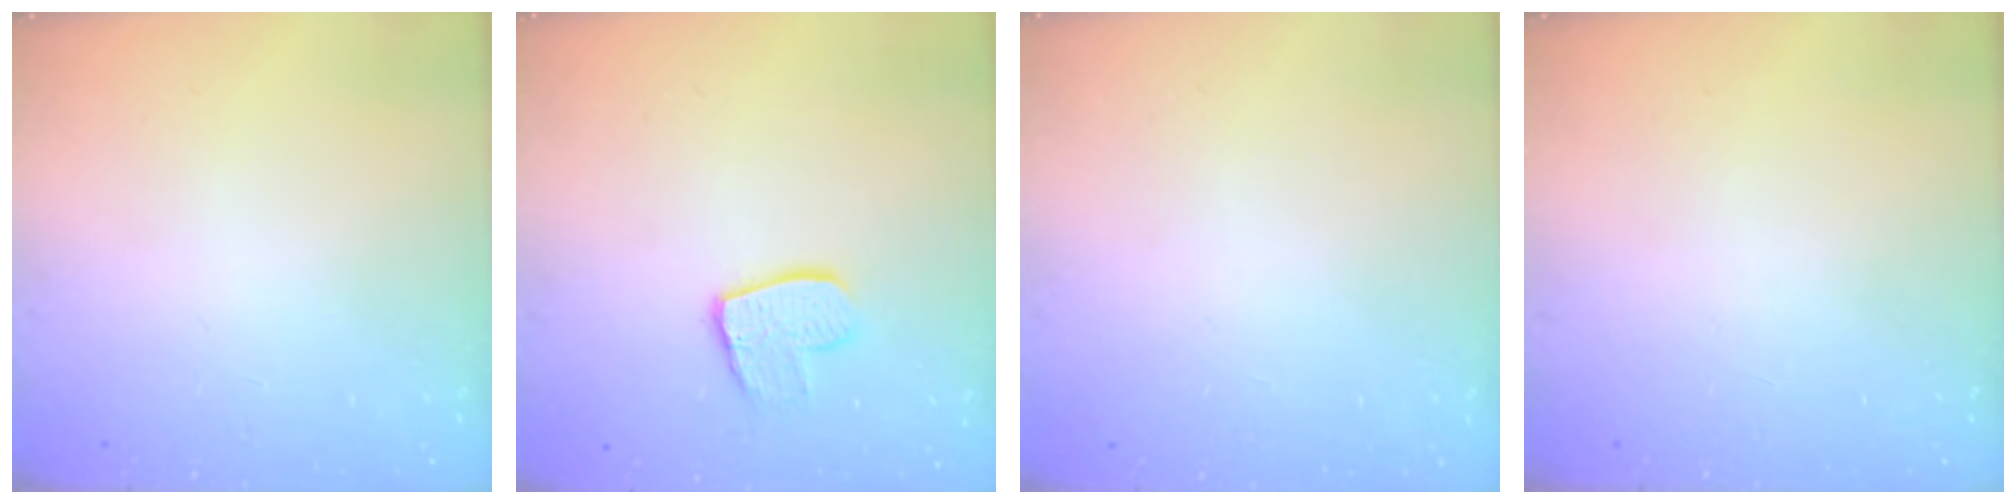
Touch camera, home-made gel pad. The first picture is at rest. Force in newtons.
{"total": 10.1, "press": 10.0, "slide": 0.7}
{"total": 0.0}
{"total": 0.0}